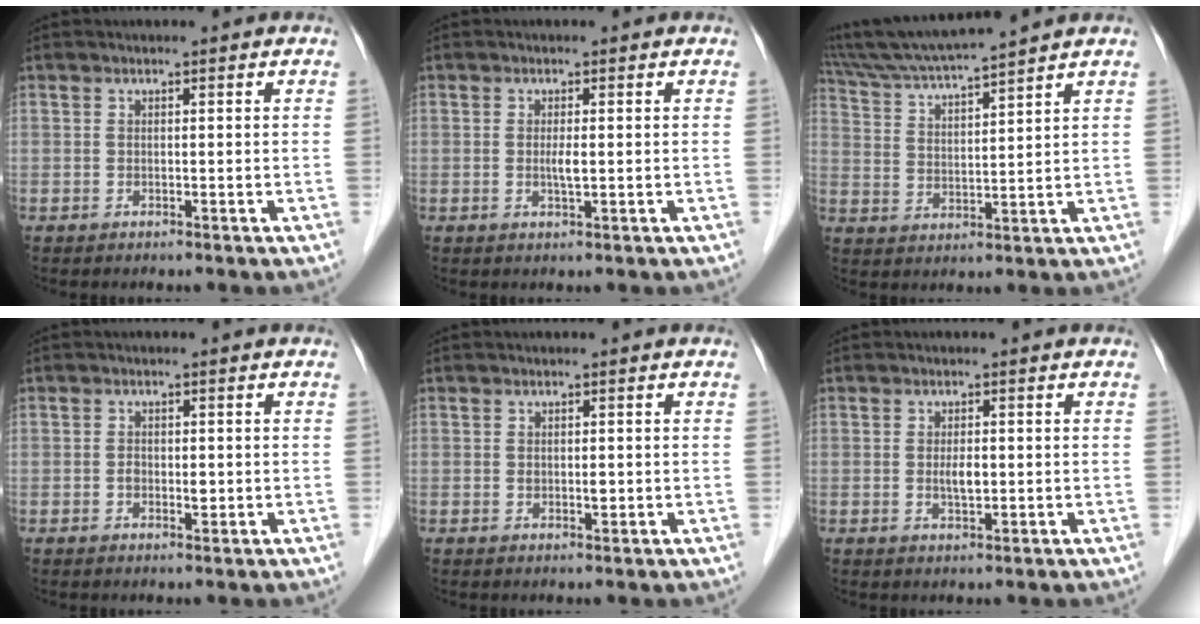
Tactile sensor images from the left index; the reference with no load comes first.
{"total": 1.5, "force": [-0.3, 0.2, 1.5], "torque": [-0.031, -0.005, -0.005]}
{"total": 11.9, "force": [10.7, -1.1, 5.1], "torque": [-0.102, 0.012, 0.191]}
{"total": 1.9, "force": [-0.5, 1.1, 1.5], "torque": [-0.026, -0.001, -0.007]}
{"total": 1.2, "force": [-0.2, 0.7, 1.0], "torque": [-0.014, -0.003, -0.002]}
{"total": 2.1, "force": [-0.3, 0.8, 2.0], "torque": [-0.040, -0.004, -0.004]}